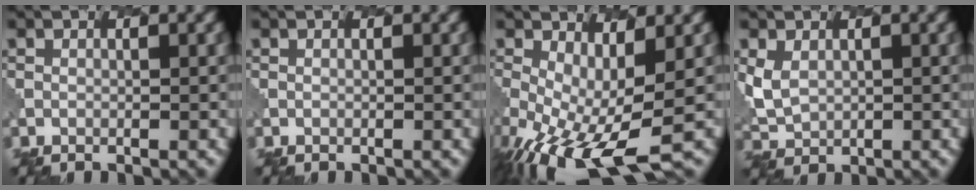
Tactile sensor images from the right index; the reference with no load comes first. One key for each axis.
{"total": 0.0}
{"total": 9.5, "fx": -3.2, "fy": 3.7, "fz": 8.2, "tx": -0.177, "ty": -0.039, "tz": -0.042}
{"total": 2.8, "fx": 0.9, "fy": 2.2, "fz": 1.5, "tx": -0.041, "ty": -0.009, "tz": 0.024}